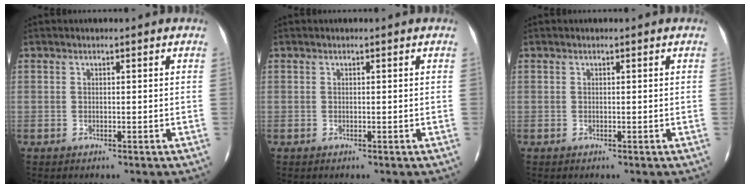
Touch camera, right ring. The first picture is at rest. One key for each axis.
{"total": 0.0}
{"total": 0.0}